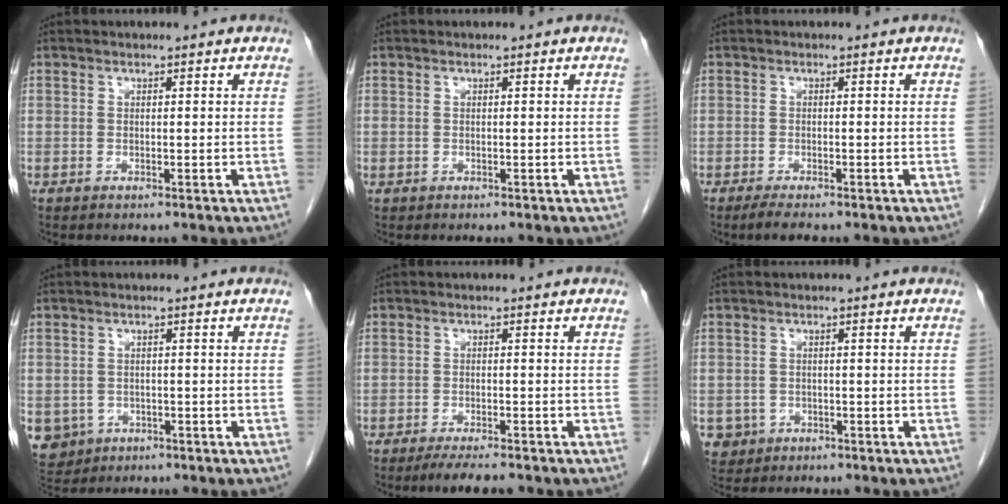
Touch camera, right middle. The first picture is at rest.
{"total": 0.0}
{"total": 2.4, "force": [-1.9, 0.5, 1.4], "torque": [-0.034, -0.008, -0.031]}
{"total": 7.6, "force": [-2.9, 6.8, 1.9], "torque": [-0.059, 0.002, -0.038]}
{"total": 4.7, "force": [-3.8, 0.6, 2.6], "torque": [-0.042, -0.009, -0.060]}
{"total": 3.4, "force": [-1.5, 3.0, 0.2], "torque": [-0.001, 0.007, -0.022]}